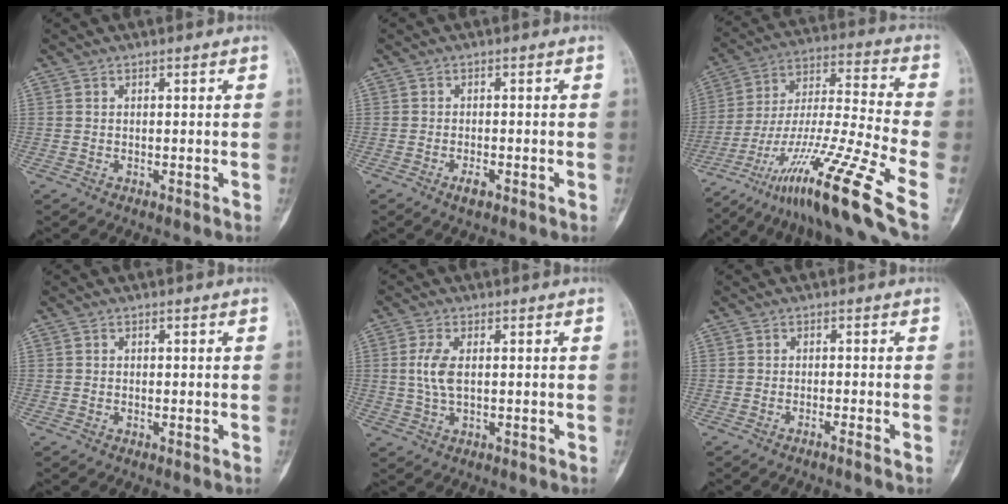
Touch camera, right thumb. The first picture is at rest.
{"total": 2.2, "force": [-1.2, 0.6, 1.8], "torque": [-0.033, 0.002, -0.023]}
{"total": 25.0, "force": [-14.1, 2.4, 20.5], "torque": [-0.370, 0.050, -0.245]}
{"total": 0.0}
{"total": 4.7, "force": [0.4, 2.2, 4.1], "torque": [-0.103, 0.003, 0.009]}
{"total": 1.7, "force": [-1.2, -0.6, 1.0], "torque": [-0.022, 0.010, -0.021]}